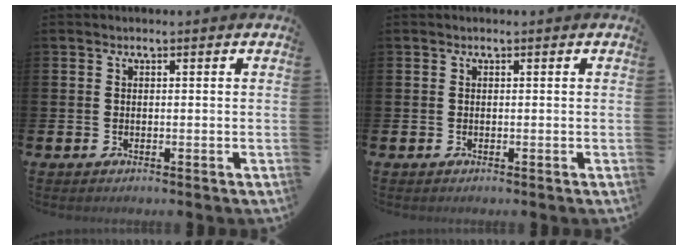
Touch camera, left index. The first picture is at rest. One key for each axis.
{"total": 0.0}